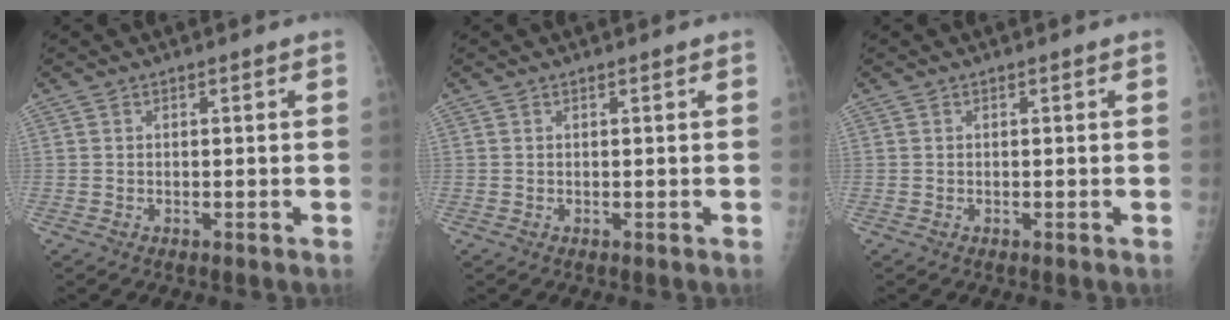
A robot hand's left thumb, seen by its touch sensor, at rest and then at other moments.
{"total": 0.0}
{"total": 0.0}